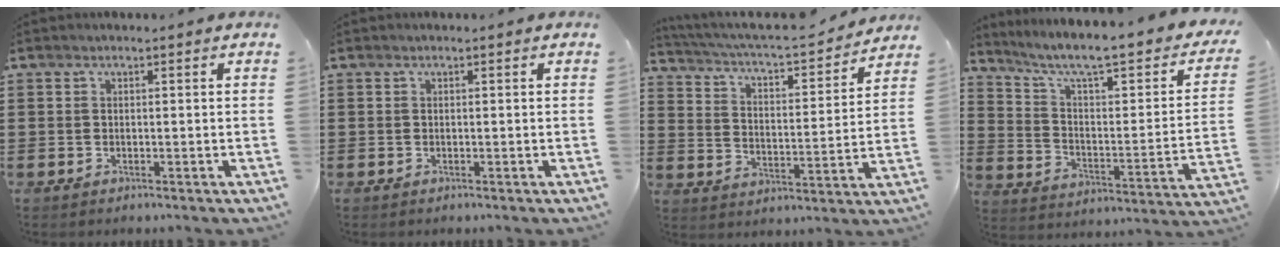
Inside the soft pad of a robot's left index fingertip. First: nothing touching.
{"total": 0.0}
{"total": 4.2, "force": [3.8, 0.0, 1.6], "torque": [-0.053, -0.036, 0.054]}
{"total": 7.2, "force": [5.2, 1.0, 4.9], "torque": [-0.110, -0.042, 0.077]}